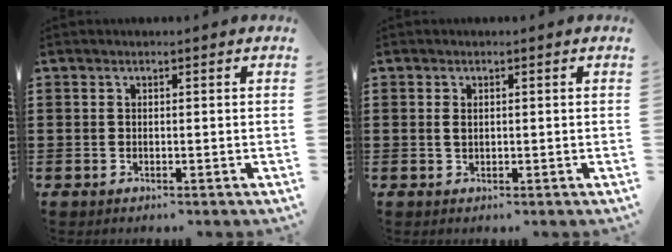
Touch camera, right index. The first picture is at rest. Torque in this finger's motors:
{"motor_torque": [0.08, 1.56, 0.07, 0.00]}